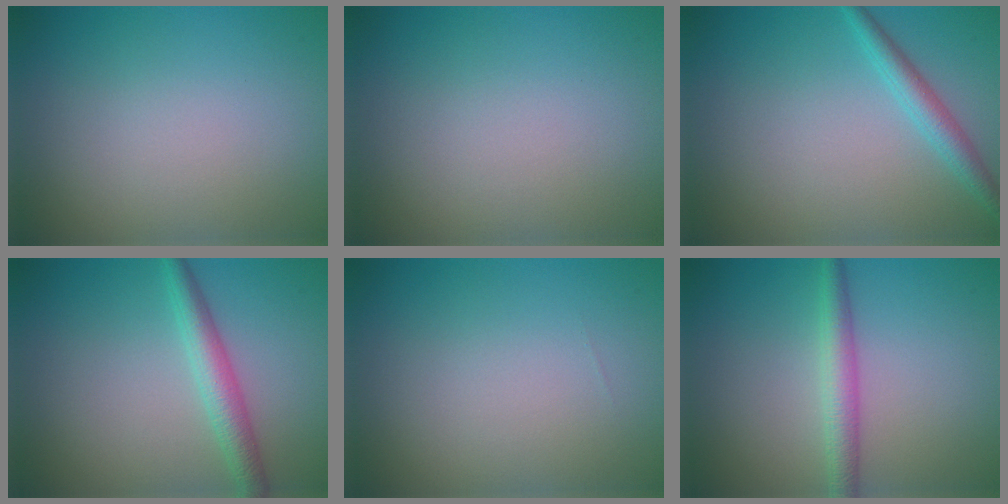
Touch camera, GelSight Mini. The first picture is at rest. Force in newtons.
{"total": 0.0}
{"total": 2.3, "press": 2.3, "slide": 0.1}
{"total": 3.1, "press": 3.1, "slide": 0.1}
{"total": 0.0}
{"total": 2.7, "press": 2.7, "slide": 0.1}